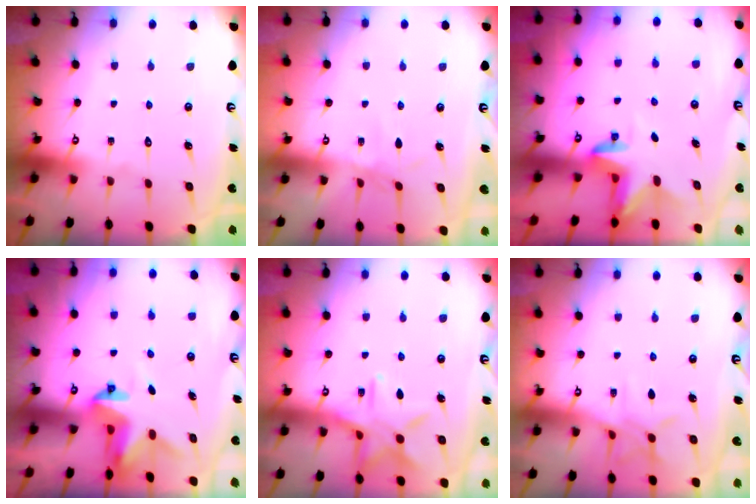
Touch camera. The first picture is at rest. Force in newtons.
{"total": 2.0, "press": 2.0, "slide": 0.3}
{"total": 3.3, "press": 3.3, "slide": 0.2}
{"total": 3.7, "press": 3.7, "slide": 0.2}
{"total": 11.0, "press": 11.0, "slide": 0.7}
{"total": 7.1, "press": 7.1, "slide": 0.5}